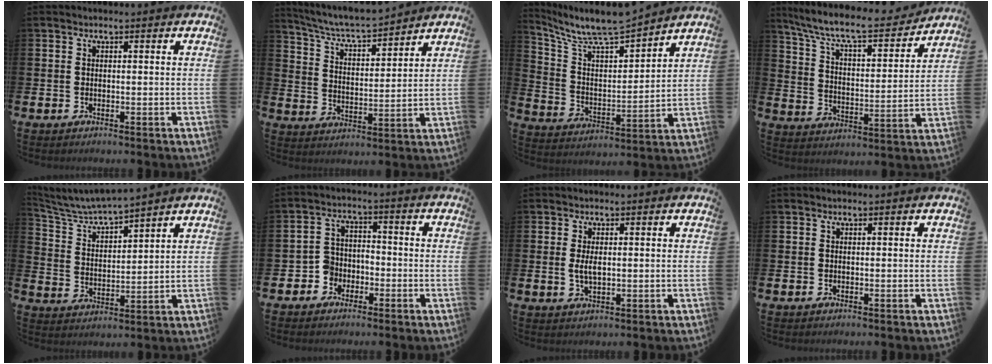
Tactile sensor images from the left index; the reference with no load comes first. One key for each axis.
{"total": 6.3, "fx": 6.0, "fy": 0.4, "fz": 1.8, "tx": -0.062, "ty": -0.043, "tz": 0.101}
{"total": 8.6, "fx": 8.2, "fy": 0.9, "fz": 2.4, "tx": -0.087, "ty": -0.066, "tz": 0.142}
{"total": 9.2, "fx": 8.4, "fy": 1.7, "fz": 3.6, "tx": -0.099, "ty": -0.059, "tz": 0.138}
{"total": 5.2, "fx": 5.1, "fy": 0.0, "fz": 1.2, "tx": -0.049, "ty": -0.040, "tz": 0.084}
{"total": 3.5, "fx": -2.2, "fy": 2.7, "fz": 0.2, "tx": -0.020, "ty": 0.002, "tz": -0.051}
{"total": 2.6, "fx": 0.2, "fy": 1.2, "fz": 2.3, "tx": -0.035, "ty": 0.000, "tz": 0.000}
{"total": 0.0}